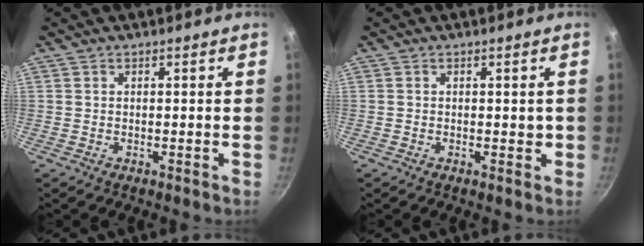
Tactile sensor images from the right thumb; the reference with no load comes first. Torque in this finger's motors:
{"motor_torque": [2.38, 2.63, 0.17, 0.39, 0.08]}